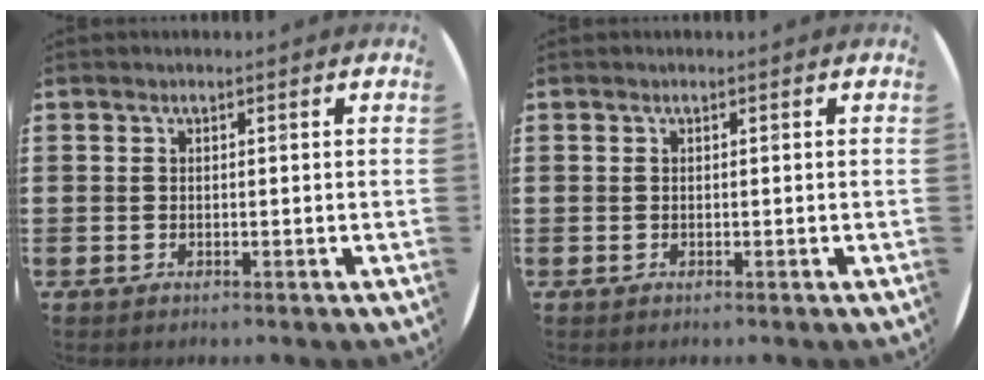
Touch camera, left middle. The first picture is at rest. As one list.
[{"total": 0.0}]